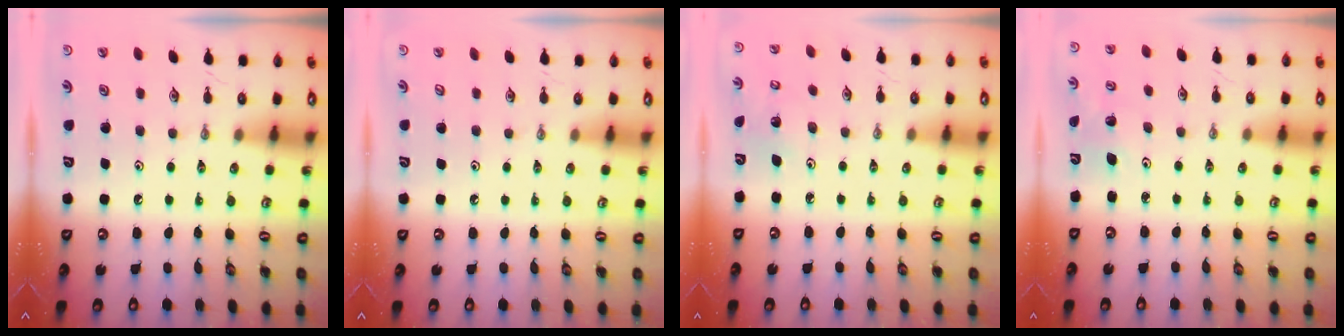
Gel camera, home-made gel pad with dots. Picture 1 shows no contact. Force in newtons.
{"total": 0.7, "press": 0.1, "slide": 0.7}
{"total": 3.0, "press": 3.0, "slide": 0.1}
{"total": 2.8, "press": 2.5, "slide": 1.3}